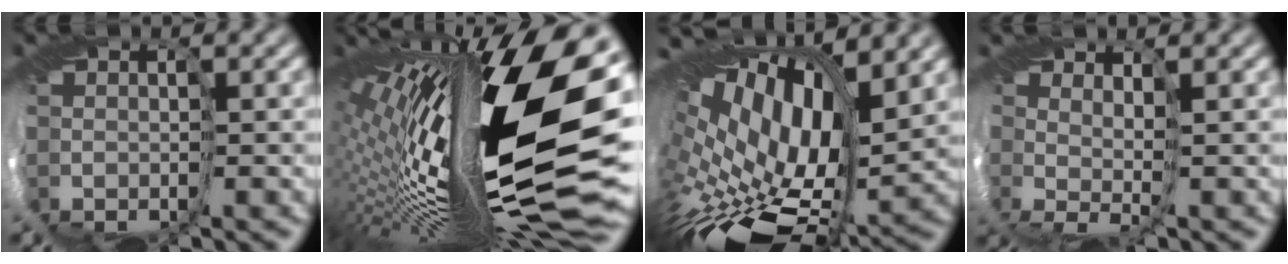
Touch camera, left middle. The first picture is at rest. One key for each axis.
{"total": 20.4, "fx": 1.5, "fy": 5.7, "fz": 19.5, "tx": -0.344, "ty": -0.034, "tz": 0.031}
{"total": 15.3, "fx": 3.1, "fy": 8.0, "fz": 12.7, "tx": -0.230, "ty": -0.004, "tz": 0.092}
{"total": 1.6, "fx": 0.9, "fy": -1.1, "fz": 0.8, "tx": -0.012, "ty": 0.002, "tz": 0.022}